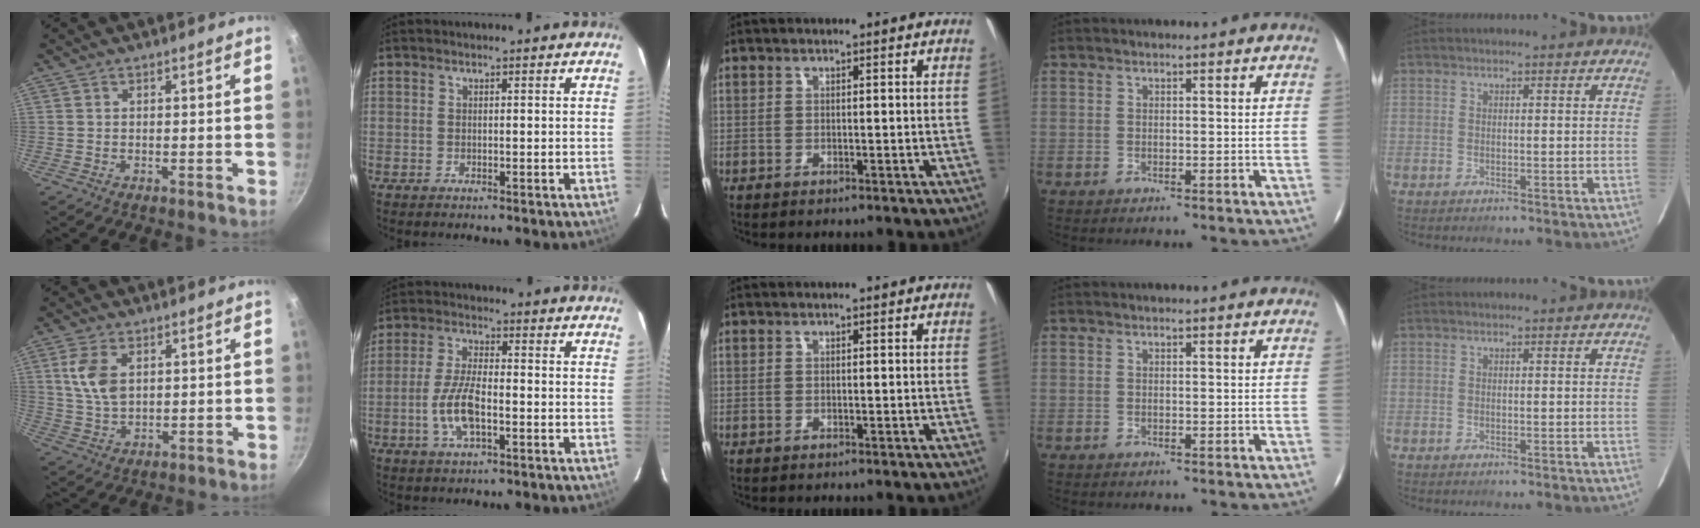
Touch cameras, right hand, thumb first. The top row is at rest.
{"thumb": {"total": 7.9, "force": [2.2, 4.8, 5.9], "torque": [-0.111, -0.009, 0.045]}, "index": {"total": 8.4, "force": [-2.7, 2.9, 7.4], "torque": [-0.156, 0.000, -0.051]}}